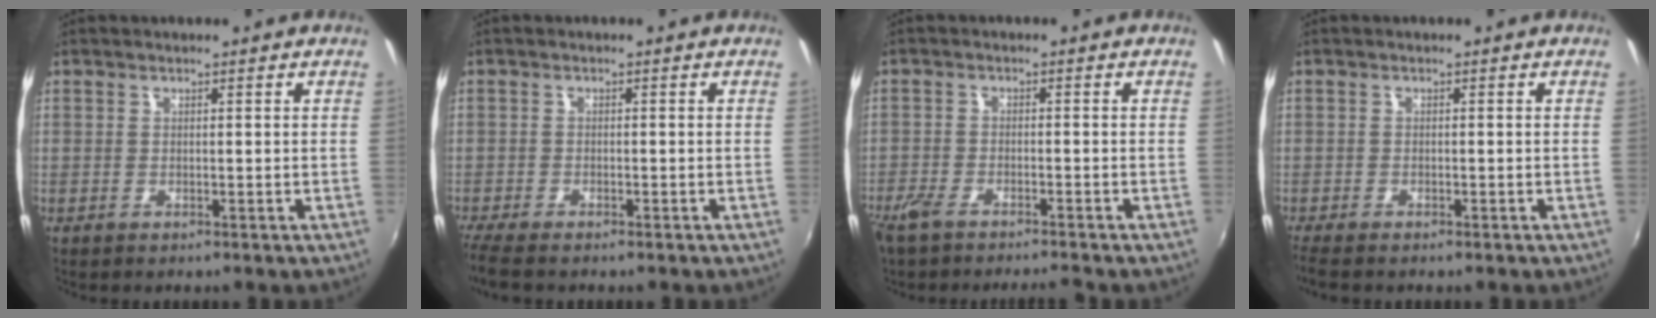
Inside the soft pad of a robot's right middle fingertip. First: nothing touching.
{"total": 4.5, "force": [-3.8, 0.9, 2.4], "torque": [-0.064, -0.023, -0.070]}
{"total": 5.7, "force": [-4.9, 1.0, 2.7], "torque": [-0.074, -0.016, -0.093]}
{"total": 2.6, "force": [-2.2, 0.5, 1.3], "torque": [-0.031, -0.014, -0.039]}